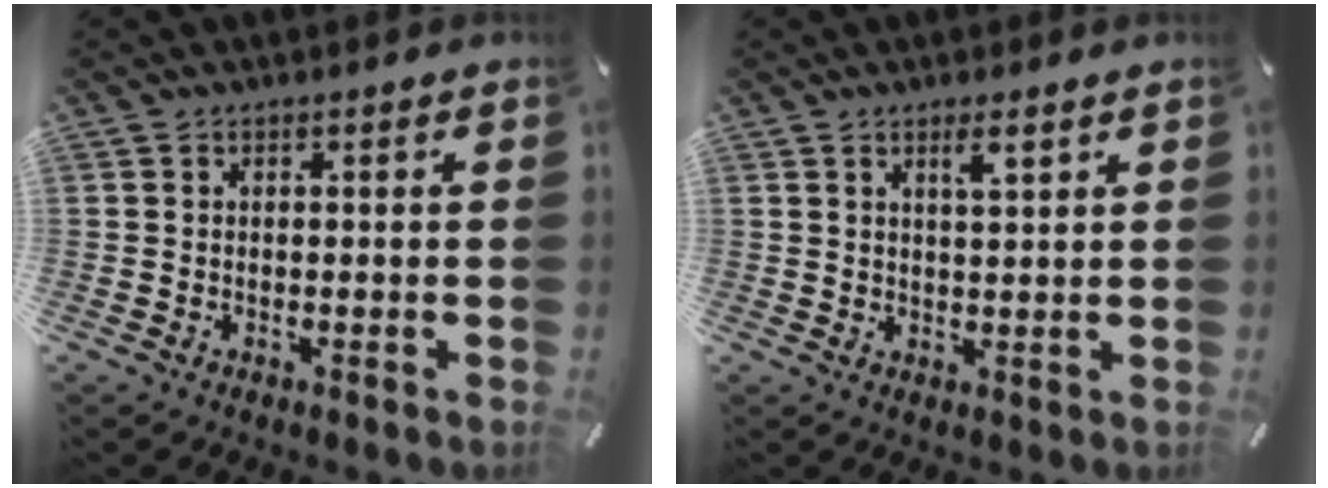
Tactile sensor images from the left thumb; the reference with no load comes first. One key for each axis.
{"total": 3.4, "fx": 2.2, "fy": 0.5, "fz": 2.6, "tx": -0.047, "ty": -0.005, "tz": 0.037}